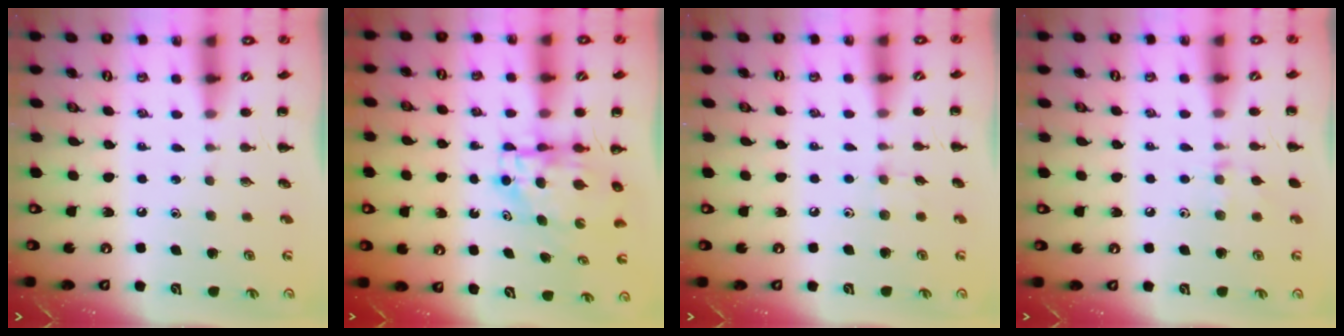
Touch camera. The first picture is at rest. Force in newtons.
{"total": 5.7, "press": 5.6, "slide": 1.0}
{"total": 3.2, "press": 3.0, "slide": 1.1}
{"total": 6.2, "press": 6.0, "slide": 1.5}